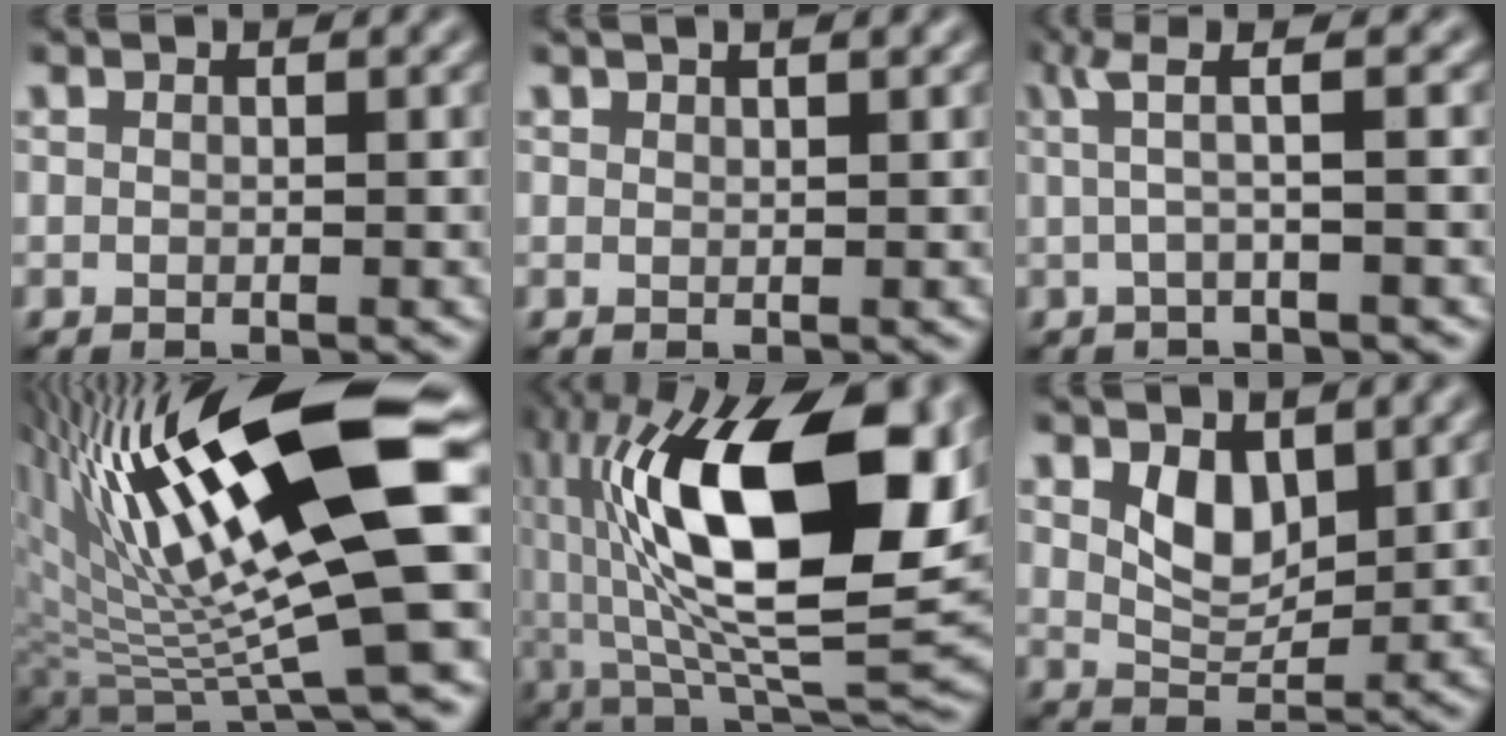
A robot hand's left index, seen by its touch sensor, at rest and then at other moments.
{"total": 0.9, "force": [0.8, 0.2, 0.5], "torque": [-0.005, 0.000, 0.013]}
{"total": 3.1, "force": [0.5, 0.4, 3.0], "torque": [-0.053, 0.008, 0.009]}
{"total": 16.4, "force": [4.6, 4.0, 15.3], "torque": [-0.264, -0.001, 0.082]}
{"total": 17.5, "force": [3.5, 6.7, 15.8], "torque": [-0.269, 0.012, 0.047]}
{"total": 3.2, "force": [1.5, 1.8, 2.2], "torque": [-0.043, -0.009, 0.033]}